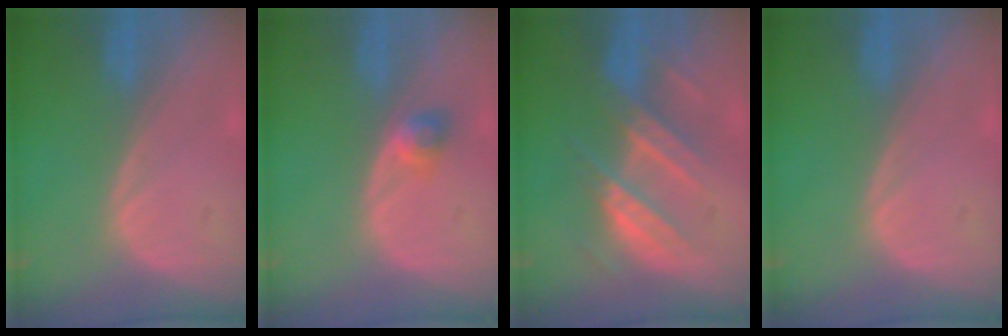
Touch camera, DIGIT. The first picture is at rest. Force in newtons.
{"total": 2.6, "press": 2.2, "slide": 1.4}
{"total": 8.8, "press": 7.8, "slide": 4.0}
{"total": 0.0}